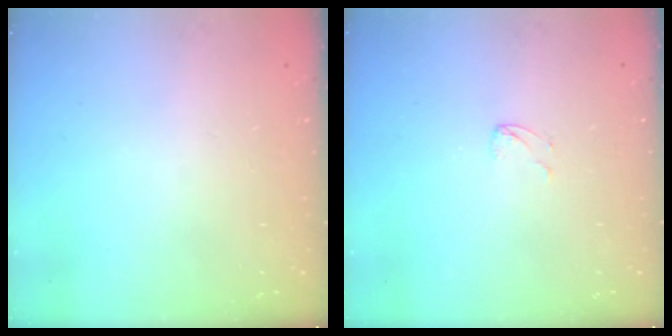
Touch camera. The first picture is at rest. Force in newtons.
{"total": 2.9, "press": 2.9, "slide": 0.2}